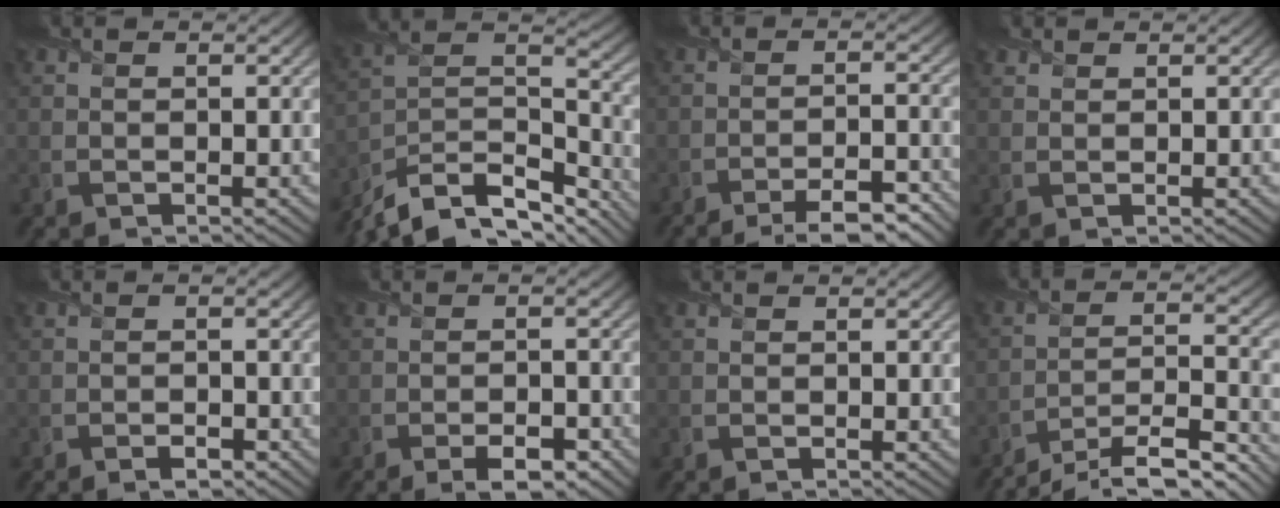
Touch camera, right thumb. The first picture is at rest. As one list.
[{"total": 13.0, "force": [-10.0, 4.9, 6.7], "torque": [-0.156, -0.011, -0.174]}, {"total": 7.9, "force": [-6.0, 1.8, 4.8], "torque": [-0.075, 0.007, -0.089]}, {"total": 1.1, "force": [1.0, 0.4, 0.3], "torque": [-0.011, 0.002, 0.026]}, {"total": 1.8, "force": [-1.1, 0.7, 1.2], "torque": [-0.019, -0.001, -0.020]}, {"total": 3.9, "force": [-2.4, 1.4, 2.8], "torque": [-0.043, 0.000, -0.035]}, {"total": 0.0}, {"total": 13.1, "force": [-11.2, 2.5, 6.2], "torque": [-0.109, -0.001, -0.172]}]